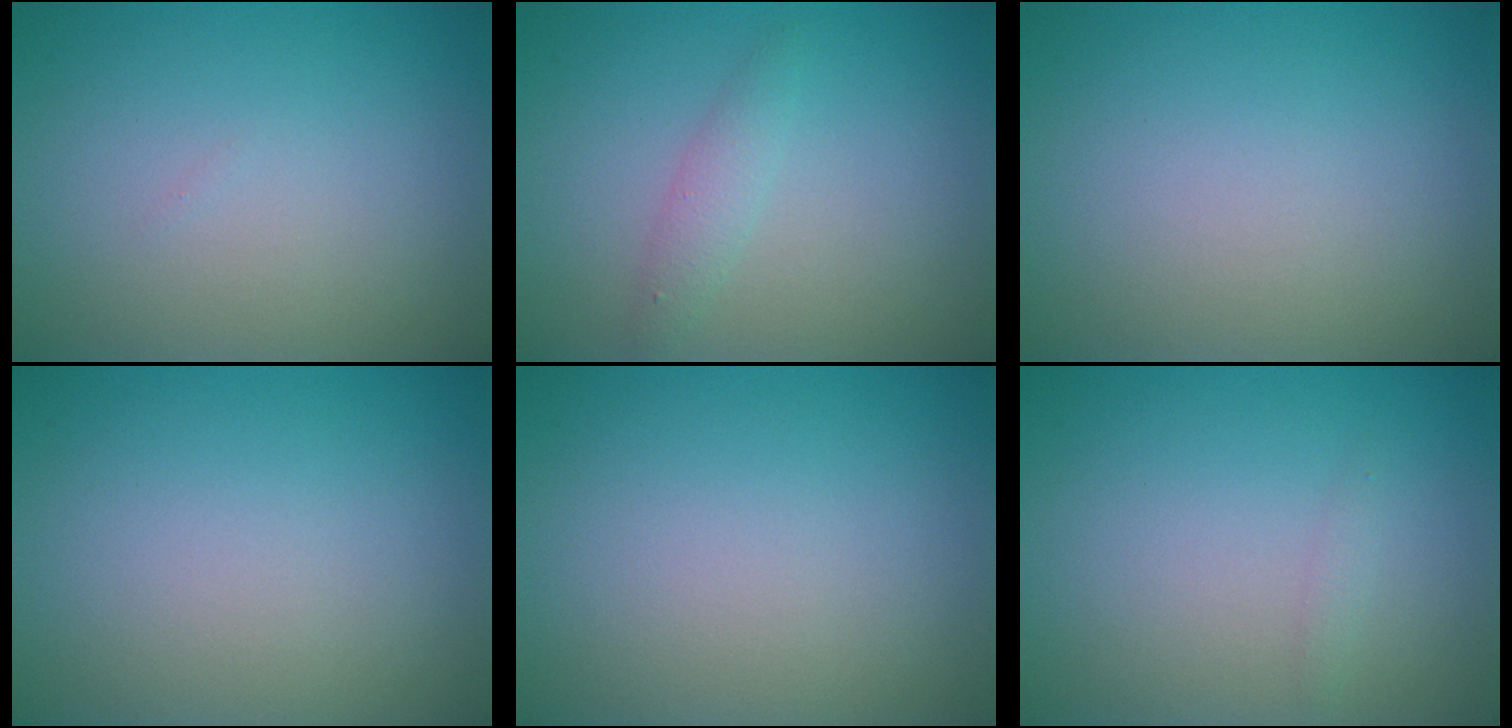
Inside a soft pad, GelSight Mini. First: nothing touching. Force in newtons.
{"total": 1.6, "press": 1.6, "slide": 0.1}
{"total": 0.0}
{"total": 0.0}
{"total": 0.0}
{"total": 0.6, "press": 0.6, "slide": 0.0}